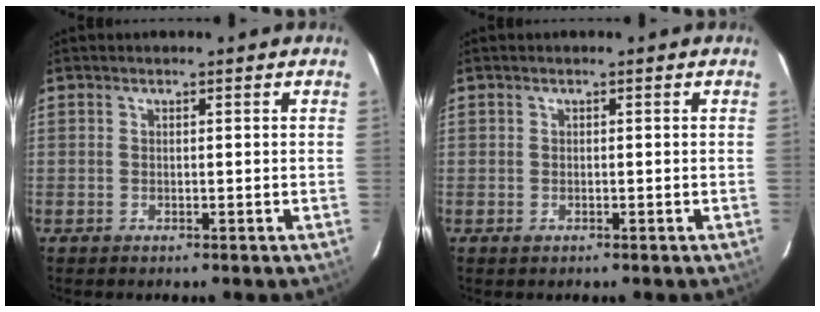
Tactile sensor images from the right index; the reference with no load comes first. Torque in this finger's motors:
{"motor_torque": [-0.31, -0.12, -1.05, -0.21]}